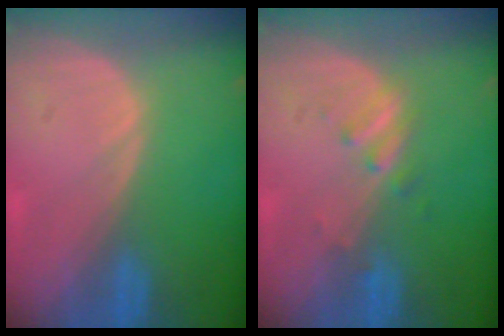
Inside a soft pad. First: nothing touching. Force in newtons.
{"total": 2.3, "press": 2.3, "slide": 0.3}